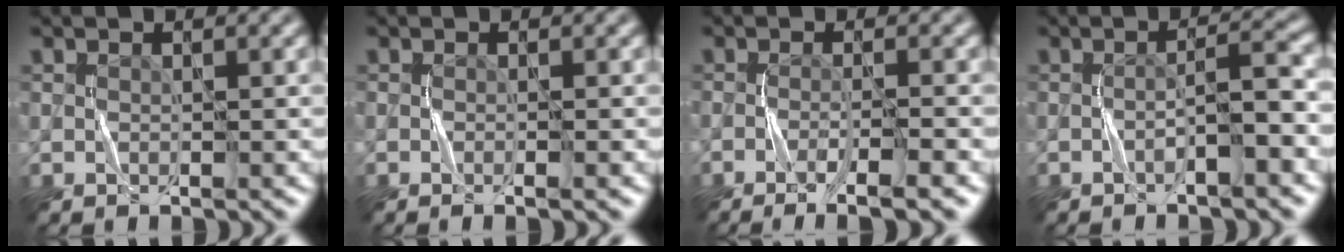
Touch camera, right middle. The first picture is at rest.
{"total": 1.1, "force": [-0.4, 0.2, 1.0], "torque": [-0.013, -0.003, -0.010]}
{"total": 4.3, "force": [-2.4, 0.7, 3.4], "torque": [-0.052, -0.001, -0.046]}
{"total": 3.4, "force": [-1.3, 0.3, 3.1], "torque": [-0.047, 0.016, -0.028]}